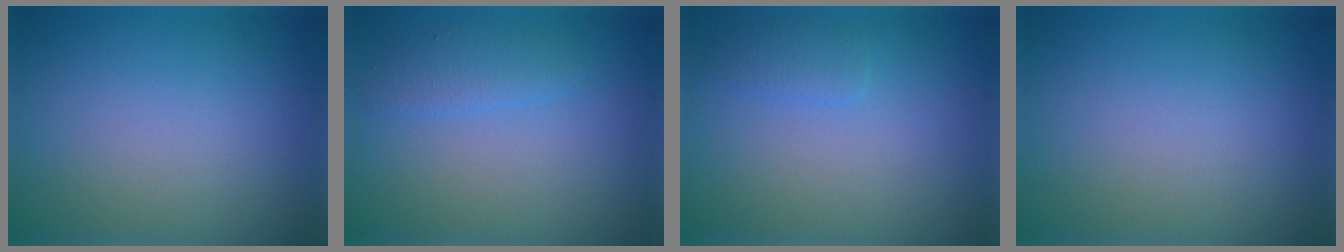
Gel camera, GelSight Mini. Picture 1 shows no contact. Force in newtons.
{"total": 1.6, "press": 1.6, "slide": 0.1}
{"total": 1.3, "press": 1.3, "slide": 0.1}
{"total": 0.0}